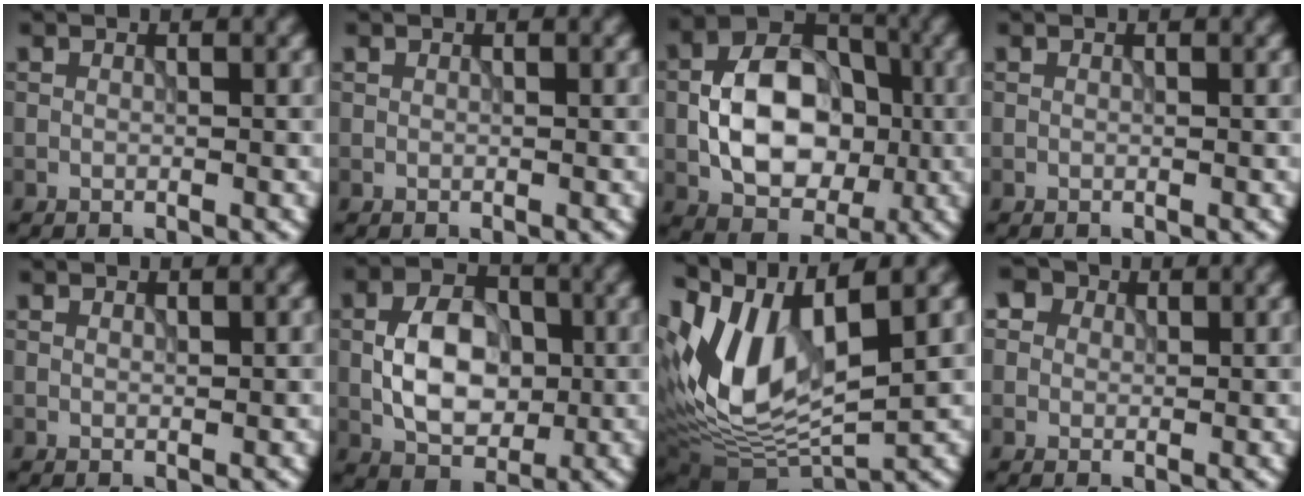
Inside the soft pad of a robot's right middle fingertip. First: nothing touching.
{"total": 0.0}
{"total": 8.7, "force": [-1.4, 6.0, 6.1], "torque": [-0.099, 0.011, -0.027]}
{"total": 0.0}
{"total": 0.0}
{"total": 6.2, "force": [-0.8, 4.1, 4.6], "torque": [-0.077, 0.001, -0.015]}
{"total": 10.7, "force": [2.3, 5.0, 9.1], "torque": [-0.197, 0.002, 0.041]}
{"total": 4.8, "force": [2.7, 3.4, 2.0], "torque": [-0.053, 0.012, 0.031]}